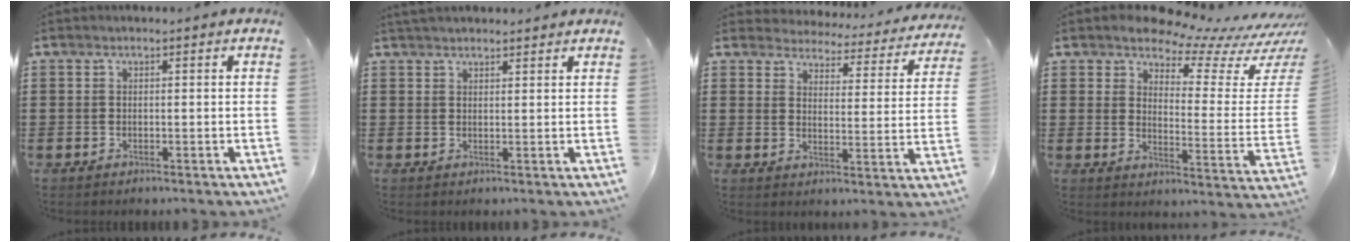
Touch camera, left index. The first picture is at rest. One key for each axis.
{"total": 2.1, "fx": 2.0, "fy": 0.5, "fz": 0.4, "tx": -0.011, "ty": 0.002, "tz": 0.040}
{"total": 3.6, "fx": 3.6, "fy": 0.2, "fz": 0.0, "tx": -0.016, "ty": -0.037, "tz": 0.055}
{"total": 7.7, "fx": 6.9, "fy": 1.7, "fz": 2.8, "tx": -0.066, "ty": -0.055, "tz": 0.119}